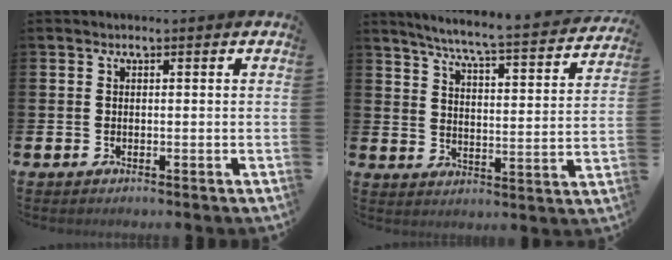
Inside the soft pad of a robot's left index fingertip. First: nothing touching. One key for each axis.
{"total": 6.1, "fx": 5.5, "fy": -0.2, "fz": 2.5, "tx": -0.077, "ty": -0.048, "tz": 0.088}